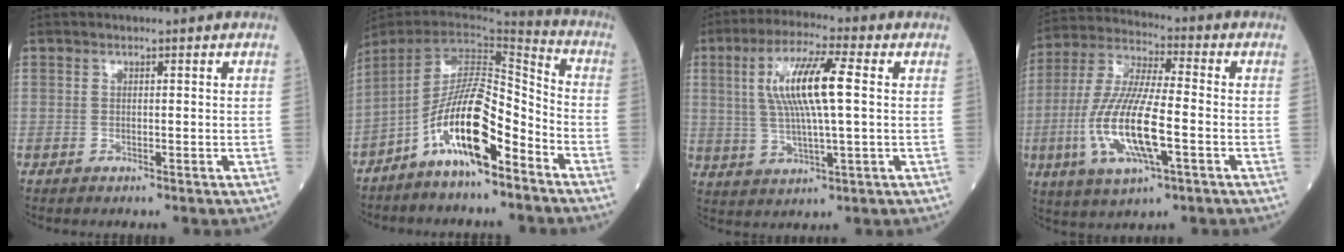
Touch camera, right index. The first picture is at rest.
{"total": 13.7, "force": [-7.7, 2.9, 11.0], "torque": [-0.208, 0.014, -0.136]}
{"total": 11.1, "force": [2.0, 1.2, 10.8], "torque": [-0.219, 0.010, 0.037]}
{"total": 15.3, "force": [-4.0, 3.1, 14.4], "torque": [-0.310, -0.012, -0.073]}